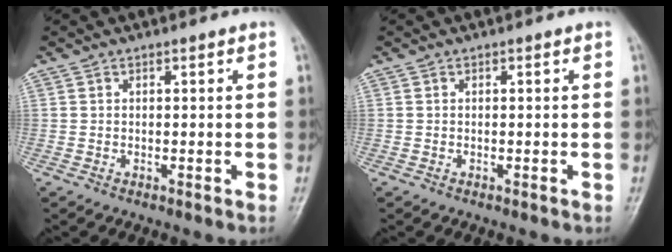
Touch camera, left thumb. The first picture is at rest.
{"total": 0.0}